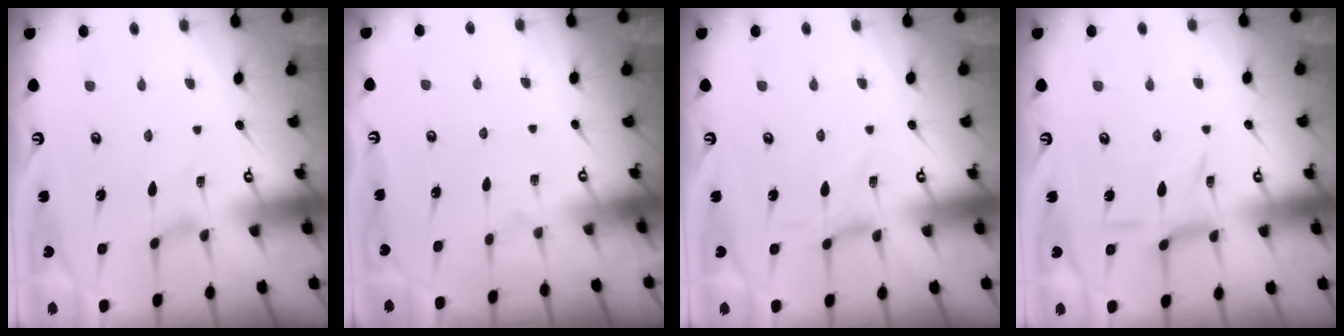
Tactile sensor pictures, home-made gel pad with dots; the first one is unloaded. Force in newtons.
{"total": 0.0}
{"total": 0.0}
{"total": 2.4, "press": 2.4, "slide": 0.4}